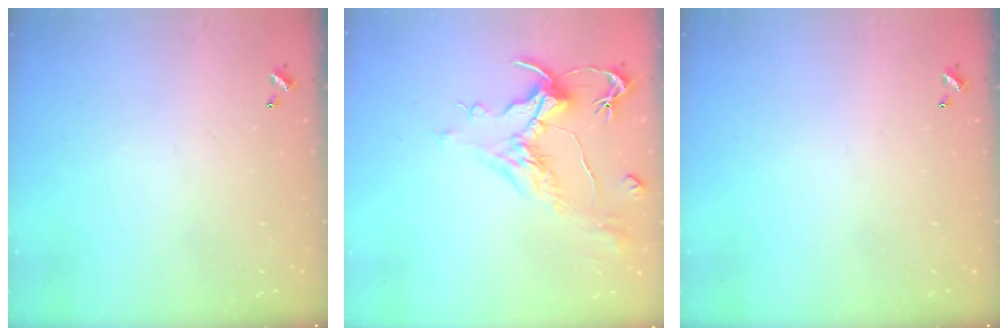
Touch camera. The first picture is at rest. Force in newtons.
{"total": 1.7, "press": 0.9, "slide": 1.4}
{"total": 0.0}